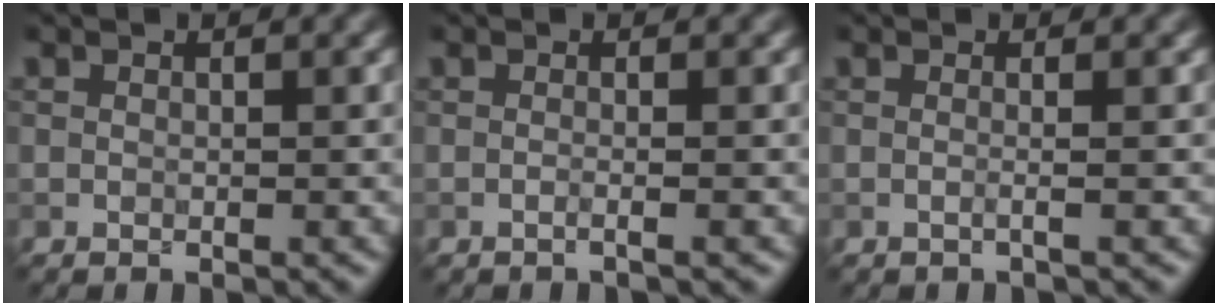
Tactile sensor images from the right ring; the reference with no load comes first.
{"total": 1.3, "force": [-0.1, 0.6, 1.2], "torque": [0.006, -0.009, -0.022]}
{"total": 1.5, "force": [0.2, 0.7, 1.3], "torque": [-0.007, -0.011, -0.020]}